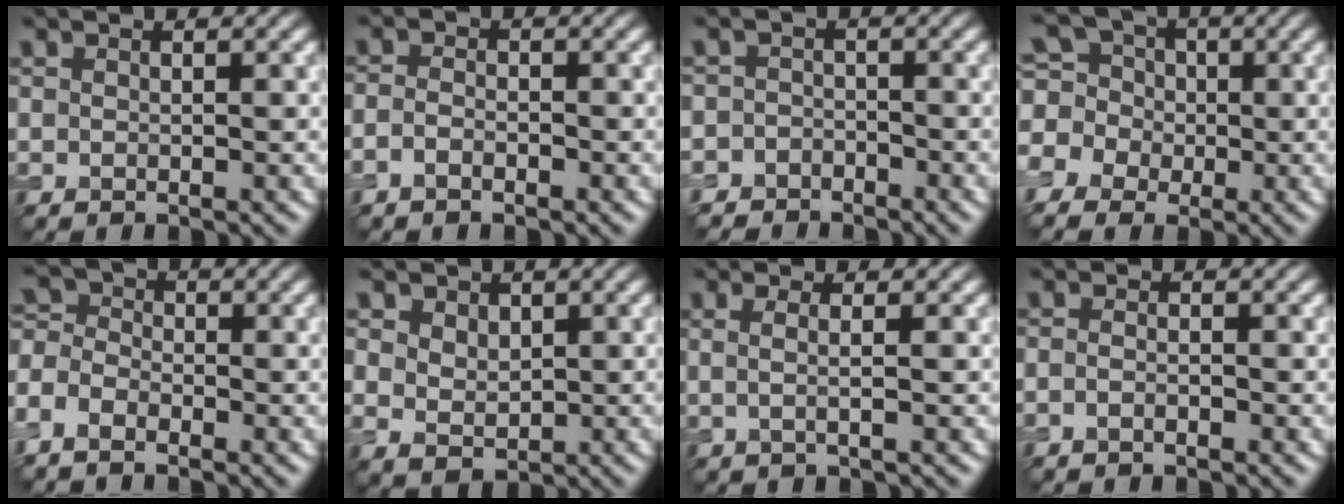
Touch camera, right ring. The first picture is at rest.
{"total": 1.5, "force": [-0.9, 0.7, 0.9], "torque": [-0.020, 0.001, -0.022]}
{"total": 2.8, "force": [-2.0, 1.9, -0.3], "torque": [0.043, 0.012, -0.046]}
{"total": 5.9, "force": [-0.7, 5.3, 2.4], "torque": [-0.066, 0.026, -0.040]}
{"total": 4.2, "force": [-2.6, 2.4, 2.1], "torque": [-0.047, 0.003, -0.057]}
{"total": 3.5, "force": [1.5, 2.6, 1.9], "torque": [-0.048, 0.009, 0.025]}
{"total": 2.1, "force": [0.4, 0.8, 1.9], "torque": [-0.029, -0.003, -0.011]}
{"total": 0.9, "force": [-0.6, 0.3, 0.6], "torque": [-0.014, 0.000, -0.013]}